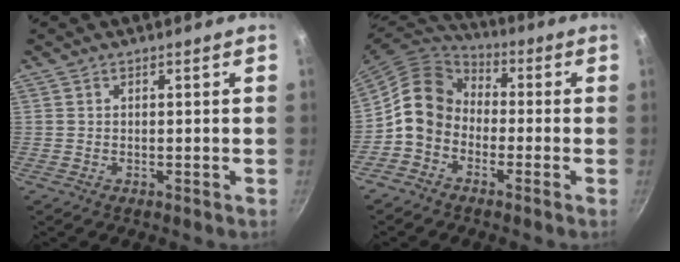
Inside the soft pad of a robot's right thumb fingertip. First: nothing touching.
{"total": 10.8, "force": [-2.6, 8.7, 5.9], "torque": [-0.084, 0.045, -0.071]}